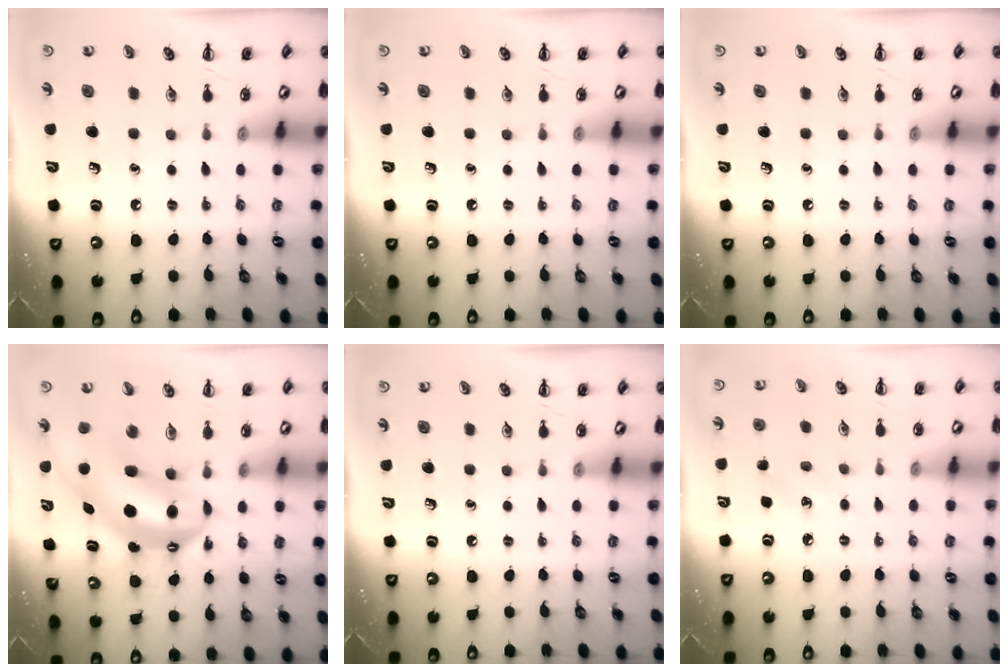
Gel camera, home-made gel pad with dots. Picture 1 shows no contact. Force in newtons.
{"total": 0.0}
{"total": 0.0}
{"total": 10.2, "press": 10.0, "slide": 2.2}
{"total": 0.0}
{"total": 4.2, "press": 4.1, "slide": 1.2}